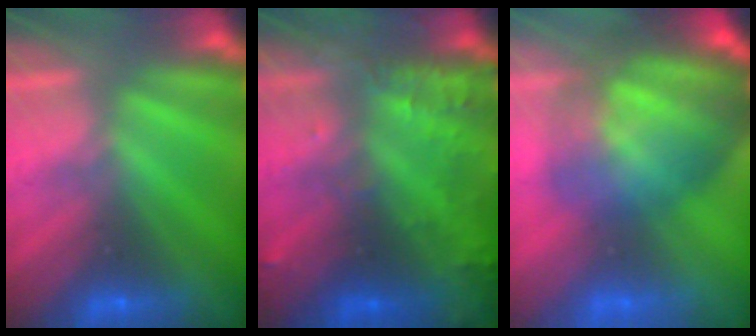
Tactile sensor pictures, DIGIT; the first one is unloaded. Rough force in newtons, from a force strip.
{"total": 8.5}
{"total": 11.0}